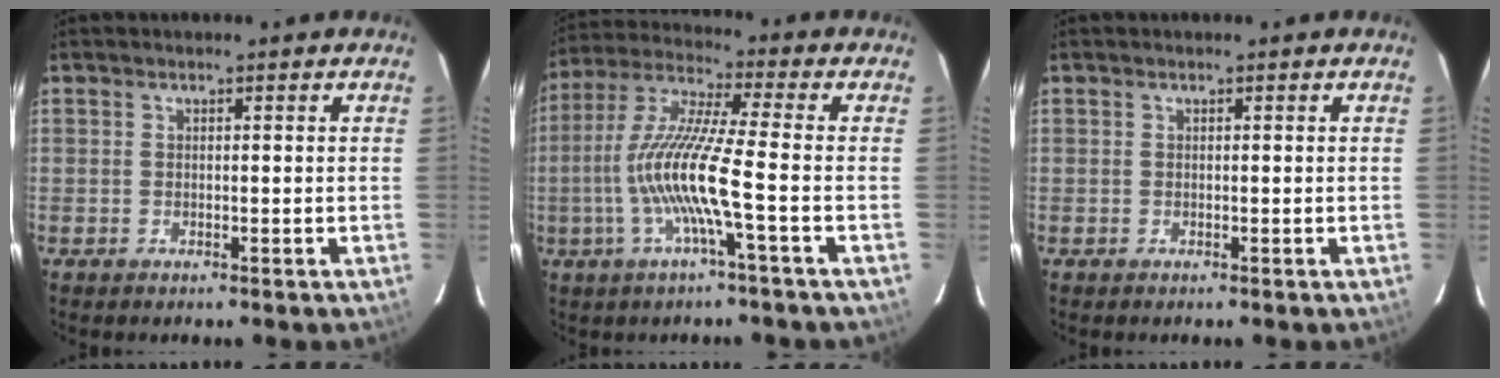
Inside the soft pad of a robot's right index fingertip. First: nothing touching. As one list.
[{"total": 12.8, "force": [-3.5, -0.4, 12.3], "torque": [-0.250, -0.002, -0.070]}, {"total": 0.0}]